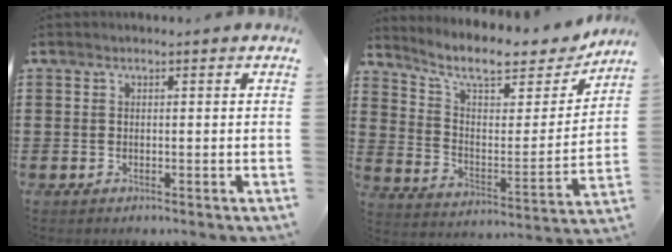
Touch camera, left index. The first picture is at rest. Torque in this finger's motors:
{"motor_torque": [0.05, -1.18, 0.58, 0.14]}